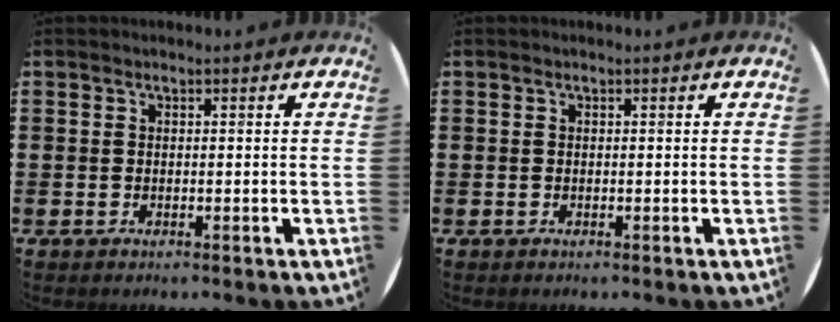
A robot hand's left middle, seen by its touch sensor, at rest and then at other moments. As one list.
[{"total": 0.0}]